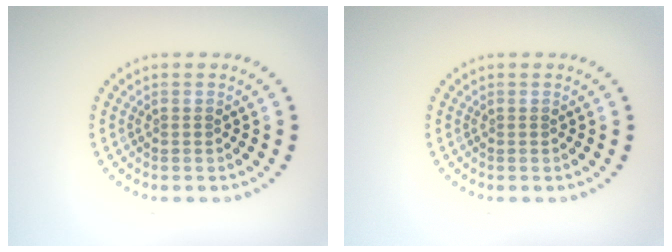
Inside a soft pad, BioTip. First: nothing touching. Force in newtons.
{"total": 0.0}